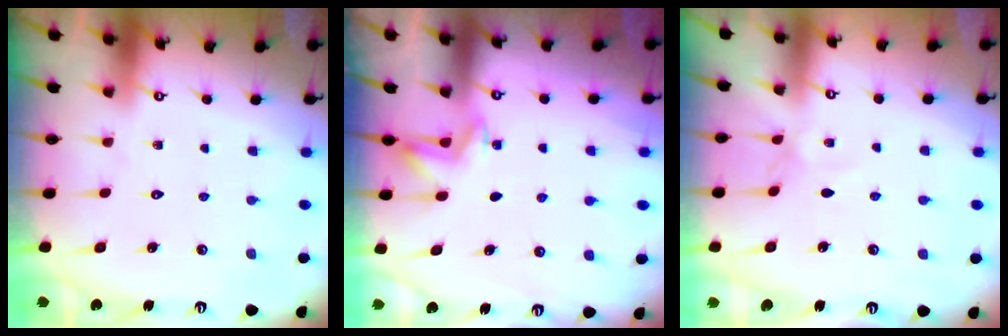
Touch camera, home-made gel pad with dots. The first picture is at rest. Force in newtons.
{"total": 3.3, "press": 3.0, "slide": 1.5}
{"total": 2.2, "press": 2.2, "slide": 0.4}